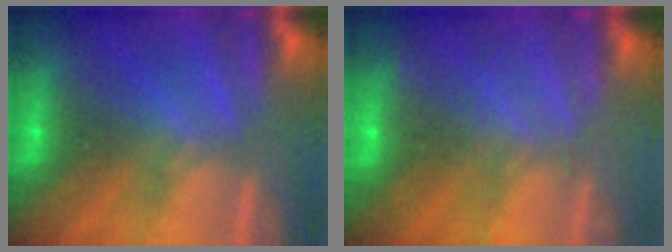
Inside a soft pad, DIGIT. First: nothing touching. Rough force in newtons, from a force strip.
{"total": 2.3}